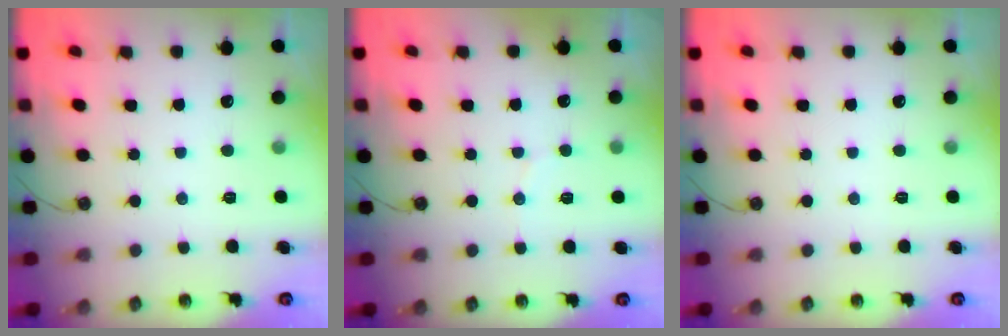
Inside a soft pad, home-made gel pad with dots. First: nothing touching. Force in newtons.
{"total": 5.1, "press": 4.8, "slide": 1.6}
{"total": 0.0}